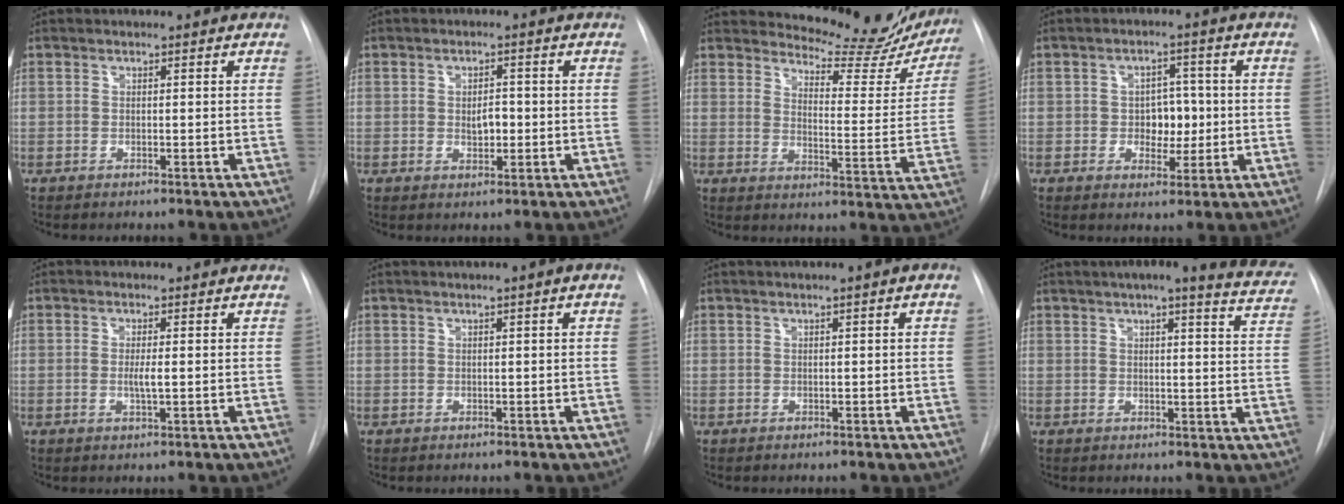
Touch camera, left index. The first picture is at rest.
{"total": 2.7, "force": [-0.1, 1.5, 2.3], "torque": [-0.035, 0.001, 0.001]}
{"total": 18.3, "force": [17.2, 4.4, 4.4], "torque": [-0.043, -0.072, 0.194]}
{"total": 5.2, "force": [-0.1, 3.6, 3.7], "torque": [-0.046, 0.010, 0.004]}
{"total": 1.9, "force": [0.0, 0.1, 1.9], "torque": [-0.040, -0.003, 0.000]}
{"total": 2.3, "force": [0.9, 0.0, 2.1], "torque": [-0.037, 0.009, 0.015]}
{"total": 1.9, "force": [0.7, 0.0, 1.7], "torque": [-0.030, 0.007, 0.011]}
{"total": 17.8, "force": [15.7, 2.2, 8.1], "torque": [-0.101, -0.027, 0.169]}